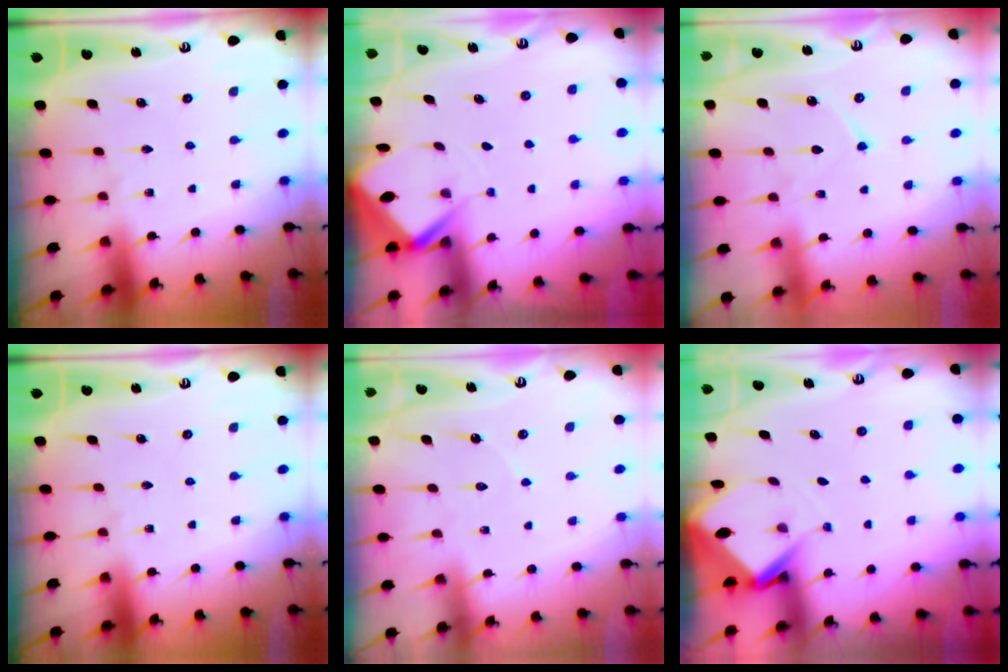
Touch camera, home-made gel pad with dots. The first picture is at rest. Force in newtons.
{"total": 5.1, "press": 5.1, "slide": 0.0}
{"total": 7.0, "press": 7.0, "slide": 0.7}
{"total": 0.0}
{"total": 4.0, "press": 4.0, "slide": 0.4}
{"total": 3.7, "press": 3.6, "slide": 0.3}